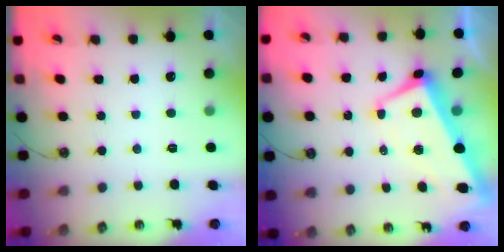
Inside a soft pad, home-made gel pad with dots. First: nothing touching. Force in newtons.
{"total": 1.7, "press": 1.1, "slide": 1.3}